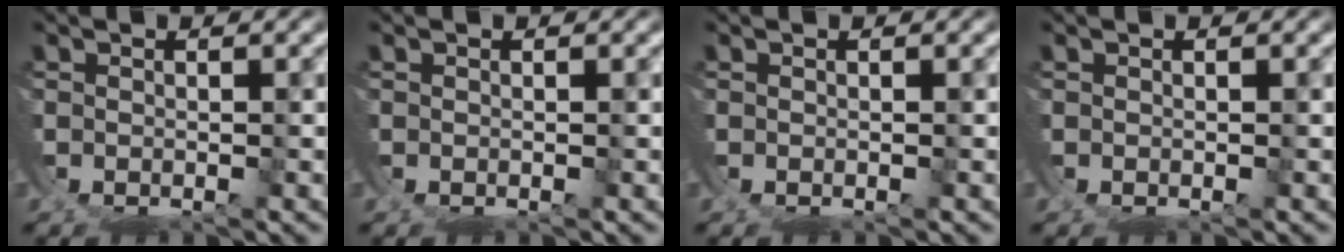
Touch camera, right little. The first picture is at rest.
{"total": 0.0}
{"total": 0.0}
{"total": 0.0}